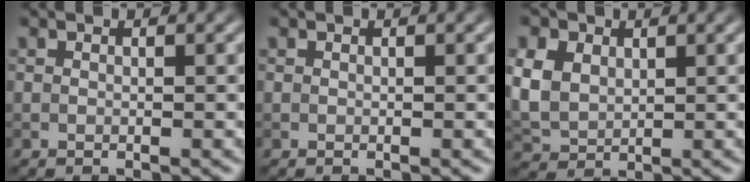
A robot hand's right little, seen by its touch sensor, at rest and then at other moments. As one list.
[{"total": 0.0}, {"total": 5.9, "force": [1.8, 4.4, 3.4], "torque": [-0.106, 0.014, 0.036]}]